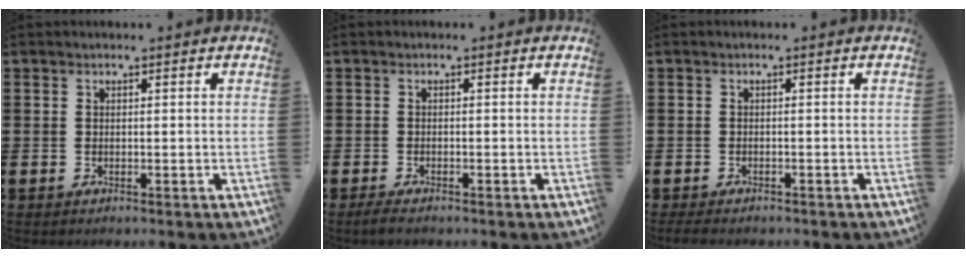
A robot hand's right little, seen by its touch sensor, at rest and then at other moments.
{"total": 1.1, "force": [-0.7, 0.3, 0.8], "torque": [-0.016, -0.001, -0.013]}
{"total": 0.7, "force": [-0.6, 0.3, 0.3], "torque": [-0.008, 0.000, -0.012]}